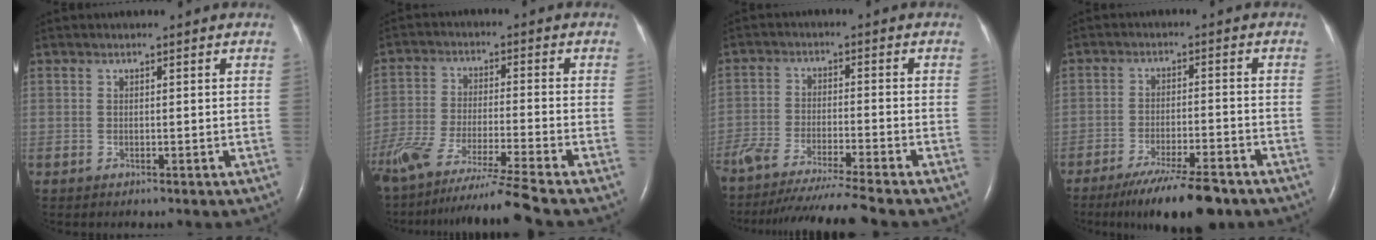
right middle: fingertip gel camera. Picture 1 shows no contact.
{"total": 15.9, "force": [-13.3, -2.3, 8.4], "torque": [-0.157, -0.052, -0.229]}
{"total": 15.1, "force": [-13.5, -1.9, 6.5], "torque": [-0.097, -0.040, -0.222]}
{"total": 11.3, "force": [-8.6, 1.4, 7.2], "torque": [-0.118, -0.027, -0.138]}